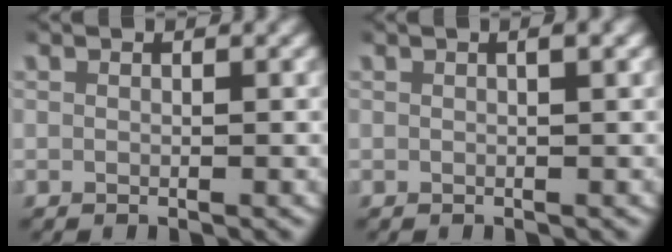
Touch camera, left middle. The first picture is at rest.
{"total": 0.9, "force": [0.4, -0.1, 0.8], "torque": [-0.010, 0.008, 0.006]}